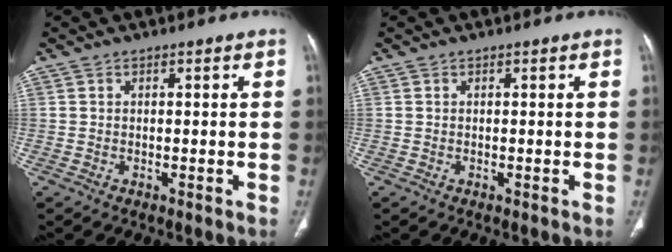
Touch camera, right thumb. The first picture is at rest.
{"total": 0.0}